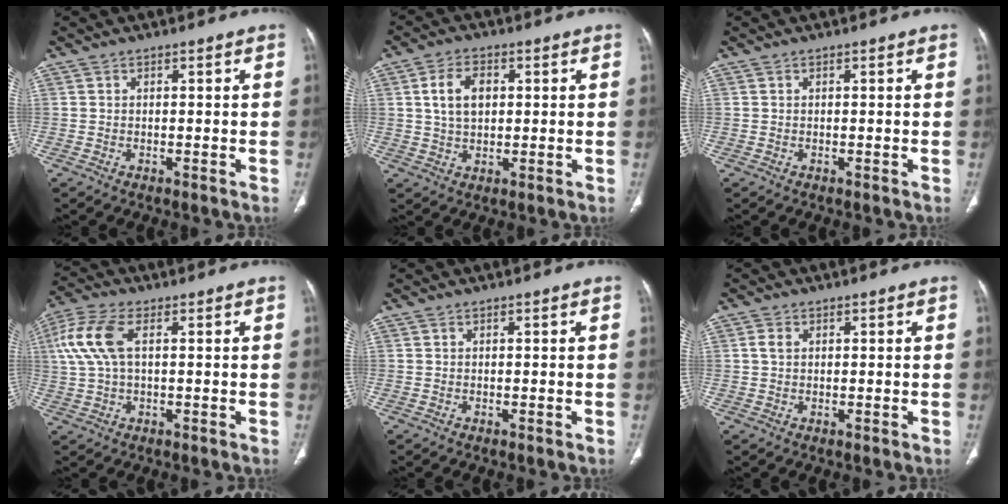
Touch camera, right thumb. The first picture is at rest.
{"total": 6.6, "force": [1.4, 4.1, 5.0], "torque": [-0.086, 0.003, 0.026]}
{"total": 0.0}
{"total": 8.5, "force": [1.8, 3.8, 7.3], "torque": [-0.187, 0.020, 0.034]}
{"total": 0.0}
{"total": 1.8, "force": [0.5, 1.3, 1.1], "torque": [-0.024, 0.004, 0.010]}